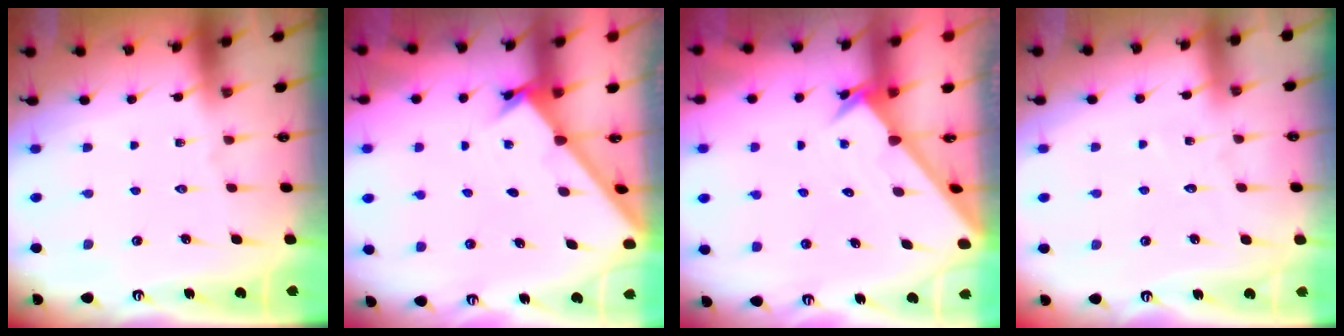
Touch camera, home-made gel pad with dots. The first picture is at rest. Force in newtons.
{"total": 1.6, "press": 1.6, "slide": 0.2}
{"total": 2.1, "press": 2.1, "slide": 0.1}
{"total": 3.1, "press": 3.1, "slide": 0.3}